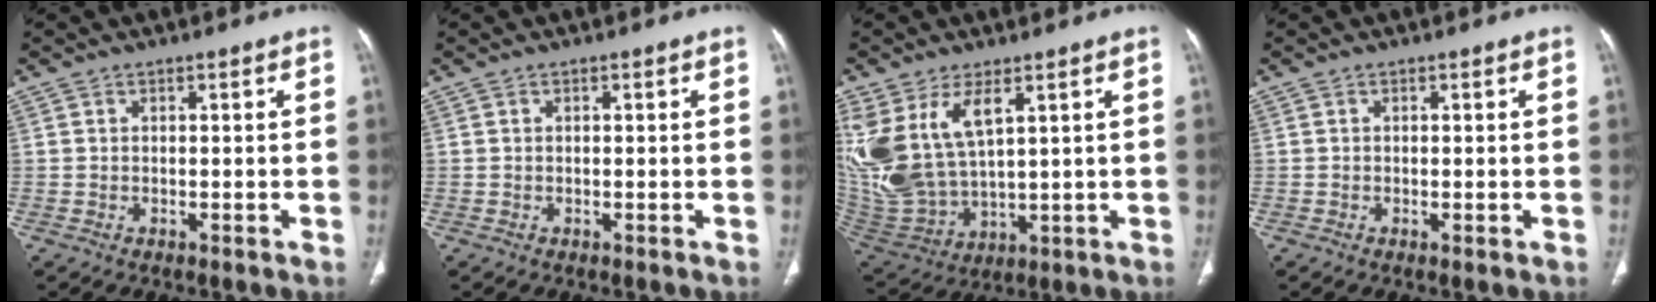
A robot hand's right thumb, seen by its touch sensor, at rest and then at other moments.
{"total": 0.0}
{"total": 16.0, "force": [6.4, 8.0, 12.3], "torque": [-0.255, -0.026, 0.148]}
{"total": 0.6, "force": [-0.2, 0.2, 0.5], "torque": [-0.013, -0.003, -0.003]}